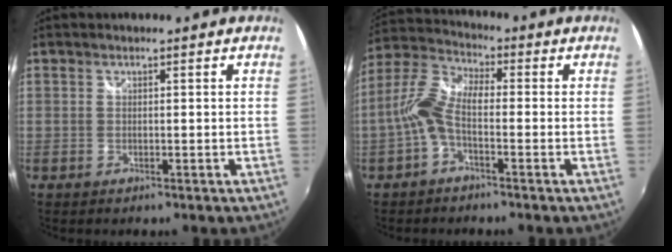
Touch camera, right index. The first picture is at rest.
{"total": 7.4, "force": [-2.1, 3.1, 6.3], "torque": [-0.146, 0.018, -0.048]}